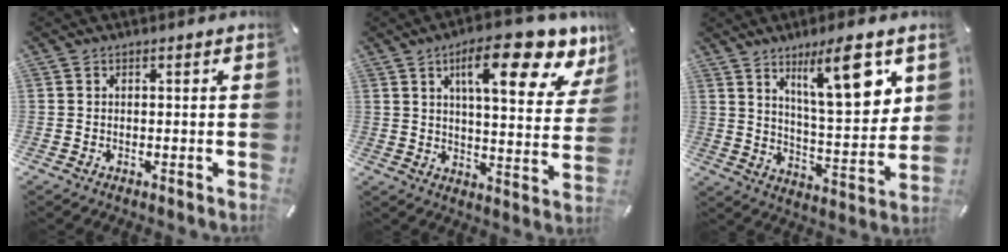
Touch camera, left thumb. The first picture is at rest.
{"total": 18.0, "force": [10.2, 5.5, 13.7], "torque": [-0.198, -0.055, 0.156]}
{"total": 15.8, "force": [9.0, 4.7, 12.1], "torque": [-0.180, -0.046, 0.140]}